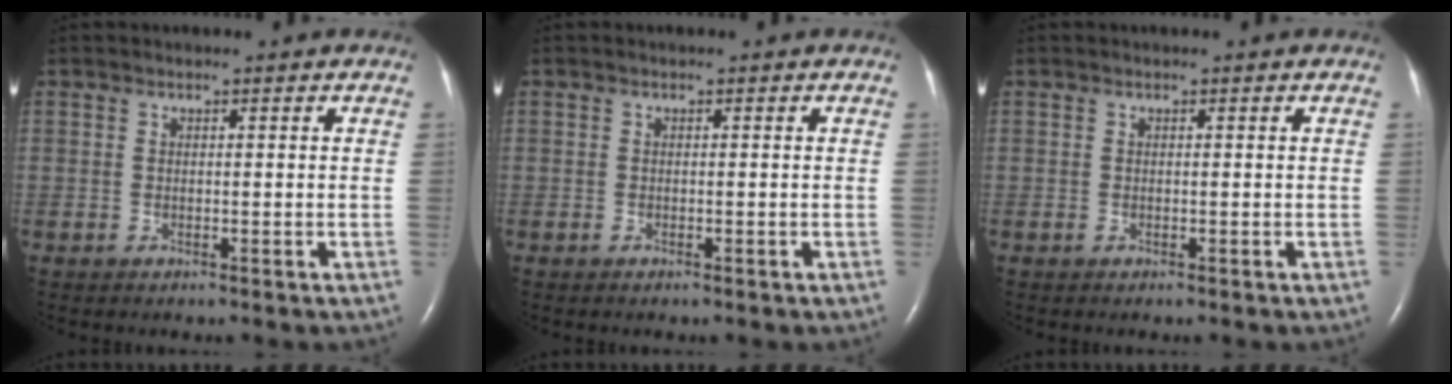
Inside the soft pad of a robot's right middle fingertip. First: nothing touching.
{"total": 0.0}
{"total": 0.0}